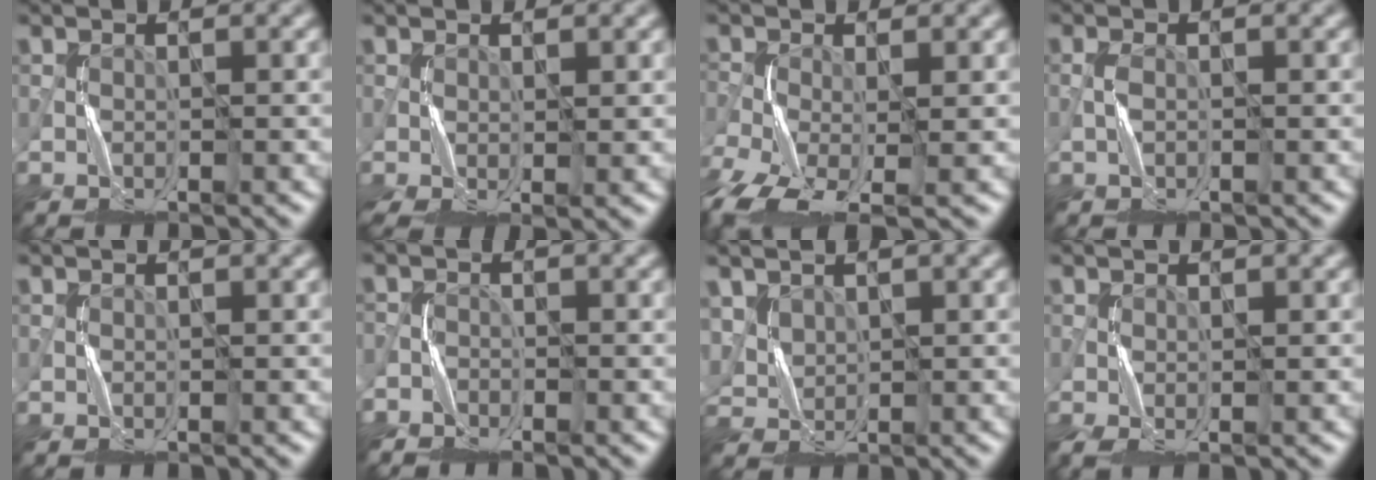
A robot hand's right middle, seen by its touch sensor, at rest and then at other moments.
{"total": 2.8, "force": [0.1, 1.3, 2.5], "torque": [-0.060, -0.001, 0.002]}
{"total": 7.7, "force": [-4.4, 3.5, 5.3], "torque": [-0.124, -0.025, -0.090]}
{"total": 0.8, "force": [-0.3, 0.3, 0.7], "torque": [-0.014, 0.005, -0.006]}
{"total": 0.0}
{"total": 2.3, "force": [-2.0, 1.1, -0.2], "torque": [0.008, 0.006, -0.038]}
{"total": 2.3, "force": [1.5, 1.6, 0.7], "torque": [-0.026, 0.000, 0.038]}
{"total": 2.1, "force": [-0.5, 0.8, 1.9], "torque": [-0.049, -0.001, -0.010]}